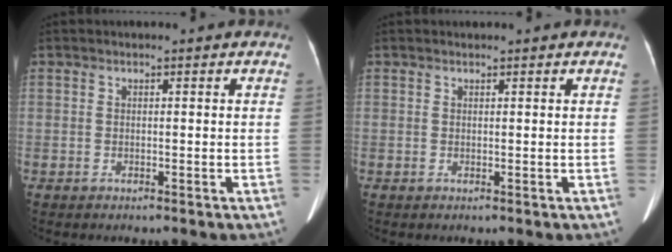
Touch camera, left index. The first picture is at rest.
{"total": 0.0}